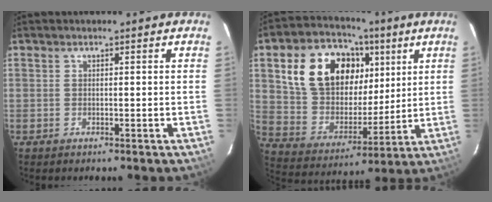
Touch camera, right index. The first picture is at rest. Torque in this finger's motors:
{"motor_torque": [1.68, 0.46, 0.64, 0.14]}